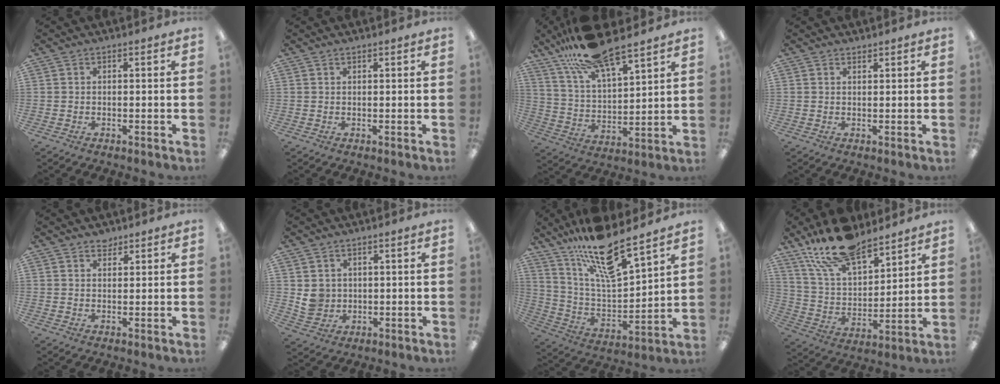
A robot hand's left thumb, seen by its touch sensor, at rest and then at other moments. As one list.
[{"total": 0.7, "force": [0.6, 0.0, 0.3], "torque": [-0.006, -0.001, 0.011]}, {"total": 16.8, "force": [13.6, 4.4, 8.8], "torque": [-0.181, -0.069, 0.241]}, {"total": 1.1, "force": [1.1, 0.1, 0.0], "torque": [-0.001, -0.002, 0.020]}, {"total": 2.0, "force": [1.9, 0.7, 0.1], "torque": [0.005, -0.009, 0.034]}, {"total": 4.5, "force": [1.5, 4.1, 1.0], "torque": [-0.013, 0.002, 0.029]}, {"total": 17.1, "force": [13.6, 3.5, 9.7], "torque": [-0.184, -0.091, 0.233]}, {"total": 18.3, "force": [14.2, 7.7, 8.7], "torque": [-0.173, -0.074, 0.255]}]